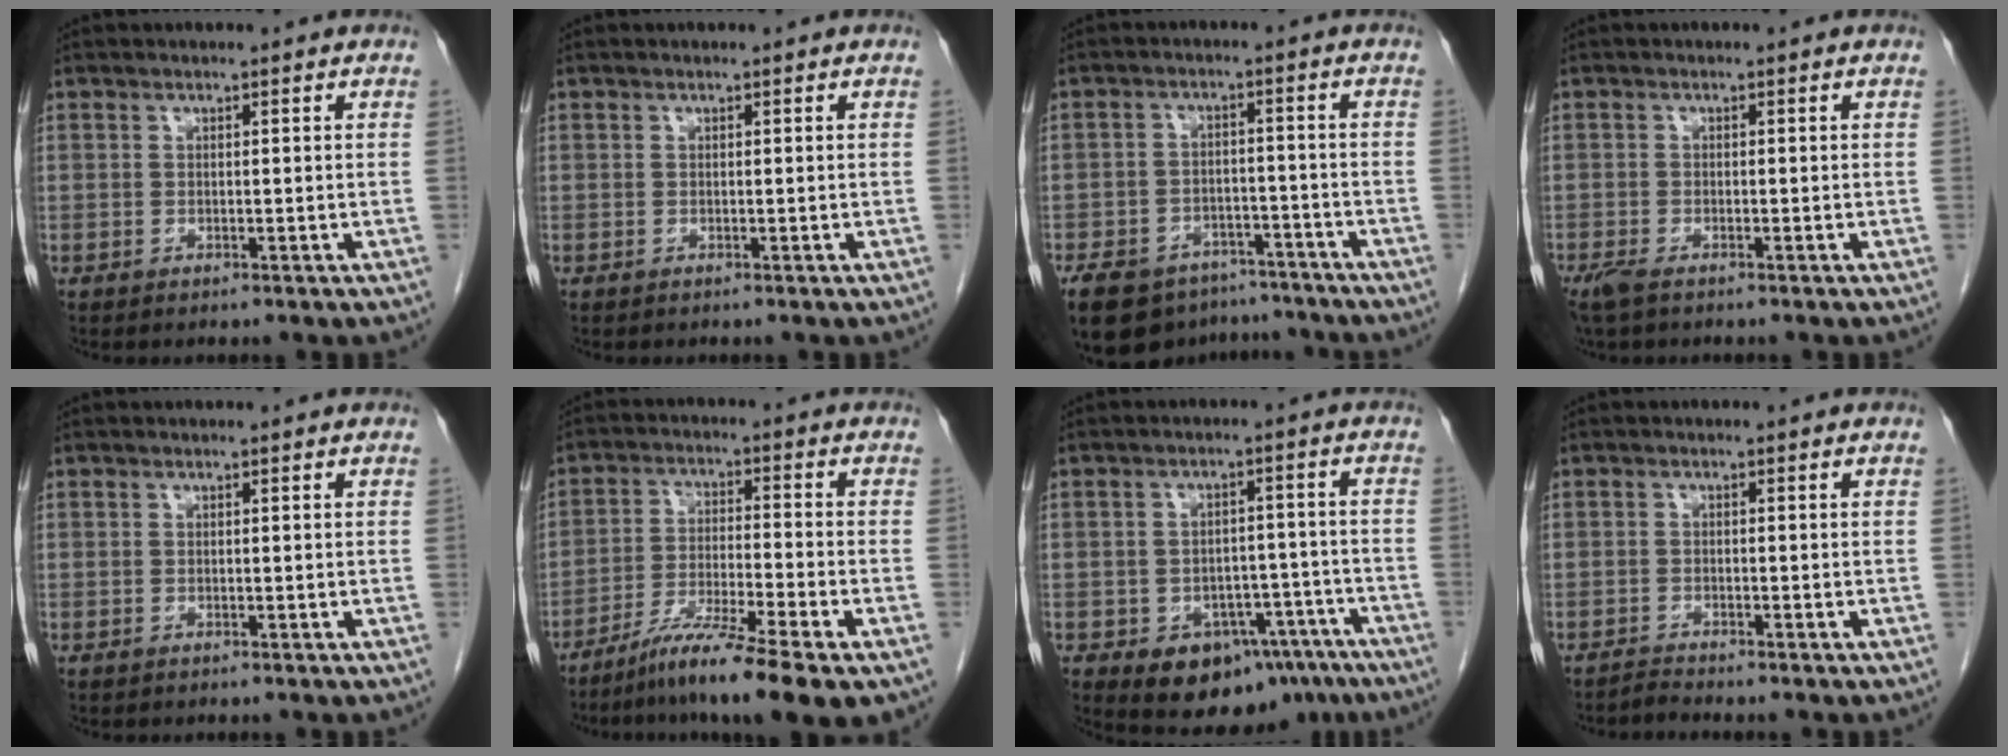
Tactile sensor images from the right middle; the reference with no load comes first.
{"total": 0.0}
{"total": 14.9, "force": [-11.3, 7.9, 5.6], "torque": [-0.113, 0.006, -0.155]}
{"total": 3.2, "force": [-2.4, 1.0, 1.8], "torque": [-0.042, -0.010, -0.040]}
{"total": 0.0}
{"total": 11.1, "force": [-7.6, 0.1, 8.1], "torque": [-0.145, -0.028, -0.132]}
{"total": 12.8, "force": [-8.0, 7.8, 6.2], "torque": [-0.062, 0.028, -0.105]}
{"total": 1.3, "force": [-1.2, -0.4, -0.3], "torque": [0.006, -0.008, -0.022]}